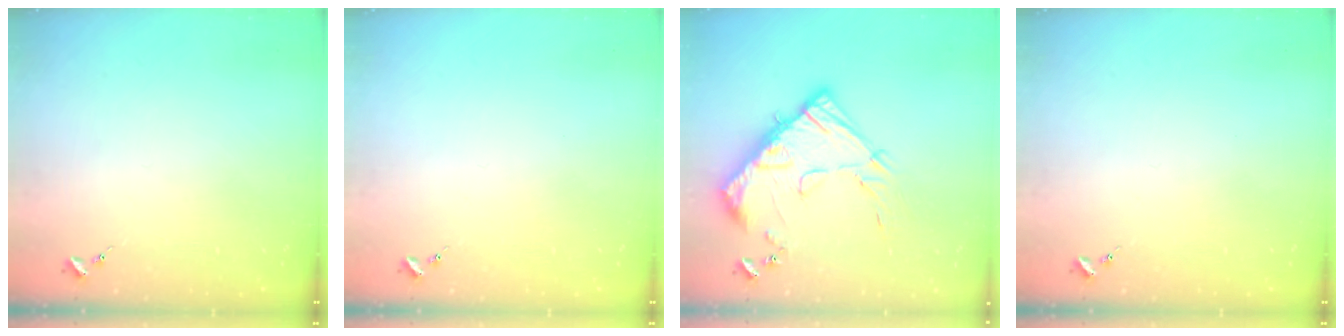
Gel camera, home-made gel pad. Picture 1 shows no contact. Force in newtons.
{"total": 0.0}
{"total": 19.3, "press": 19.2, "slide": 2.0}
{"total": 0.0}